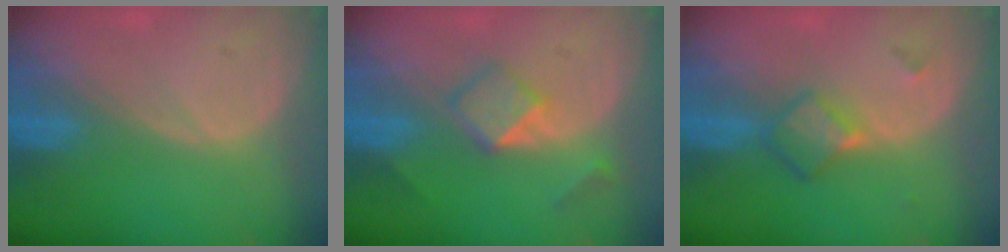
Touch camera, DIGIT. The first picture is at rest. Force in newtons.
{"total": 5.3, "press": 4.5, "slide": 2.8}
{"total": 4.8, "press": 4.2, "slide": 2.4}